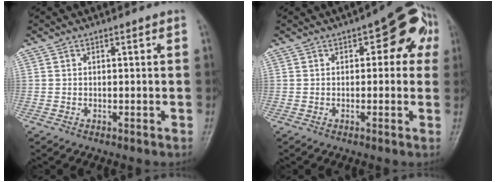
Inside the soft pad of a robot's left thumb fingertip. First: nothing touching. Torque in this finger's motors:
{"motor_torque": [-0.08, 0.61, 0.13, -0.02, 0.05]}